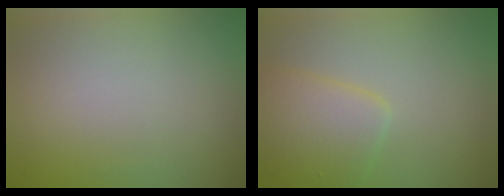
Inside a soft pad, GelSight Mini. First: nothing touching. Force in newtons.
{"total": 3.5, "press": 3.5, "slide": 0.1}